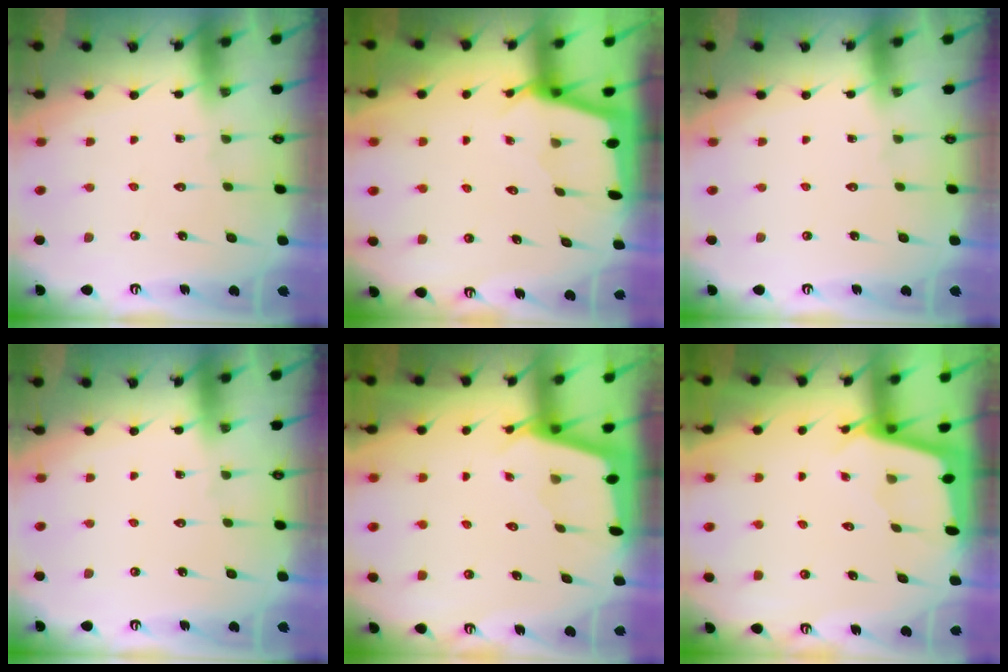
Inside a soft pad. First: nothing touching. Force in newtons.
{"total": 2.2, "press": 2.2, "slide": 0.3}
{"total": 0.0}
{"total": 0.0}
{"total": 1.8, "press": 1.8, "slide": 0.1}
{"total": 2.0, "press": 2.0, "slide": 0.2}